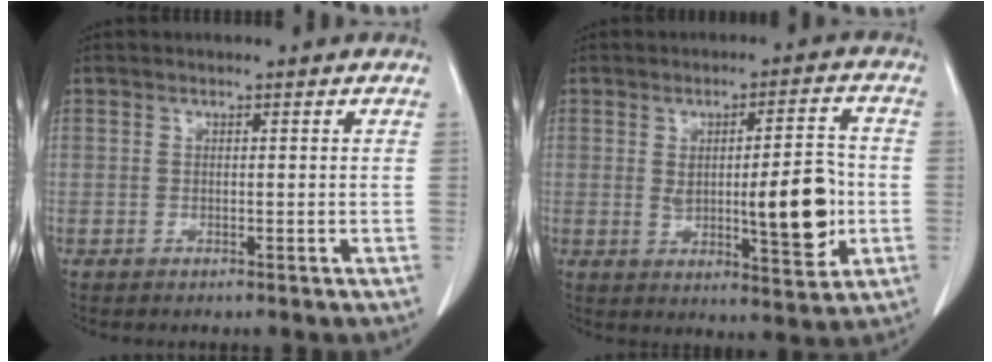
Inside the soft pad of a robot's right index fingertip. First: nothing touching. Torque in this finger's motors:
{"motor_torque": [0.45, -0.17, 0.26, 0.06]}